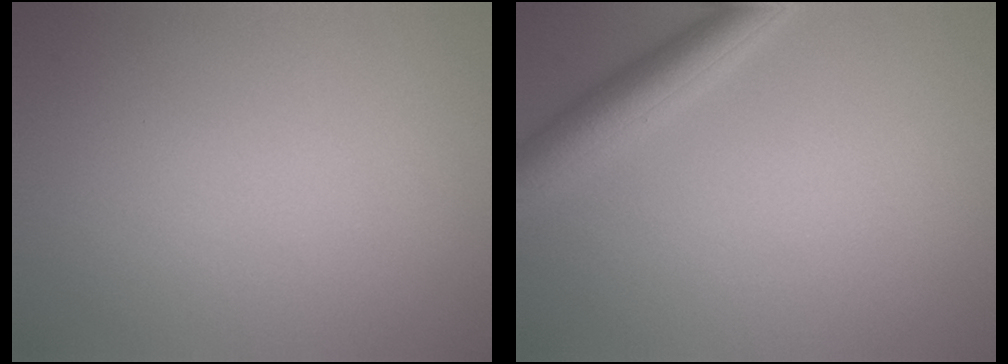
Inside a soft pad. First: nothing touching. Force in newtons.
{"total": 3.9, "press": 3.9, "slide": 0.2}